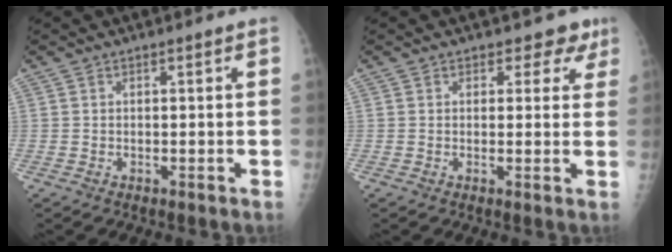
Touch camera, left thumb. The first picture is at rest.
{"total": 4.1, "force": [2.8, 2.9, 0.7], "torque": [0.026, -0.015, 0.024]}